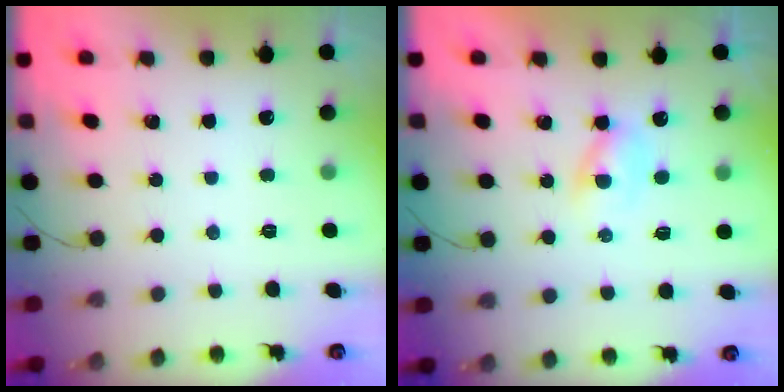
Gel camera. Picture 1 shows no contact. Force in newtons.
{"total": 2.3, "press": 2.1, "slide": 1.0}